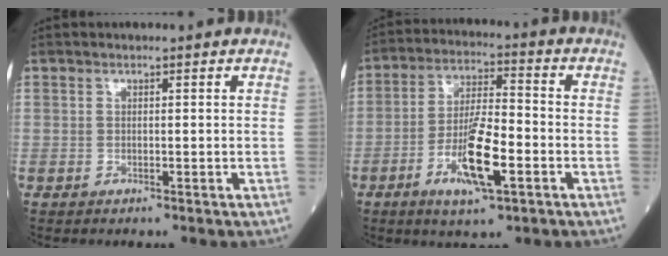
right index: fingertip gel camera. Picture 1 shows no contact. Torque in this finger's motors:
{"motor_torque": [0.34, -0.17, 0.39, 0.20]}